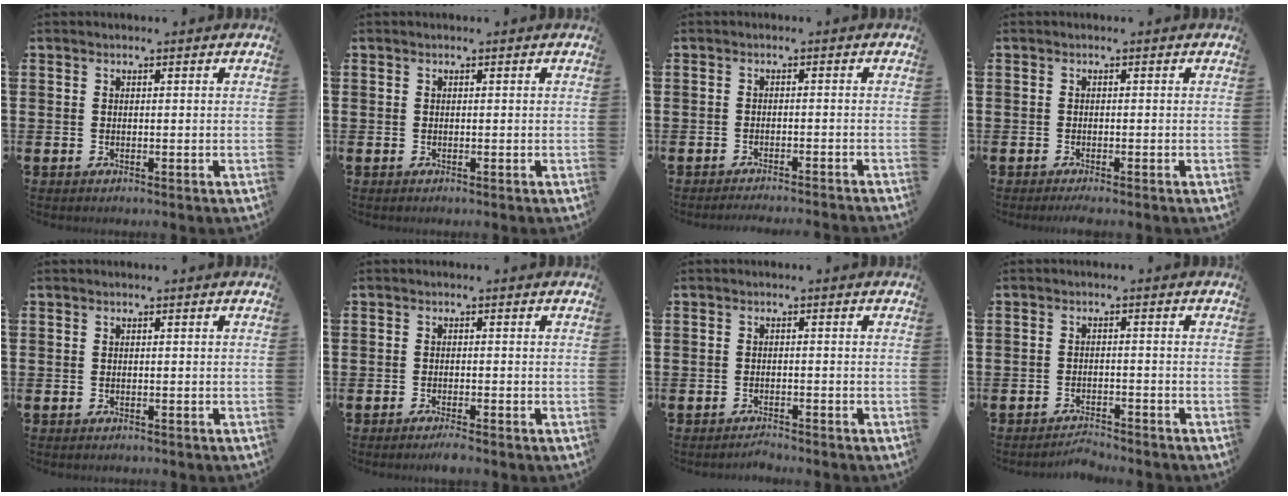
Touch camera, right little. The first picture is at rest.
{"total": 0.0}
{"total": 1.4, "force": [-1.4, -0.3, 0.1], "torque": [0.000, 0.004, -0.028]}
{"total": 0.8, "force": [-0.6, -0.1, 0.5], "torque": [-0.007, -0.002, -0.010]}
{"total": 0.0}
{"total": 1.4, "force": [-1.1, 0.0, 0.8], "torque": [-0.012, 0.001, -0.022]}
{"total": 1.1, "force": [-1.1, -0.1, 0.0], "torque": [-0.004, 0.003, -0.022]}
{"total": 1.9, "force": [-1.9, -0.1, 0.0], "torque": [-0.006, 0.005, -0.039]}